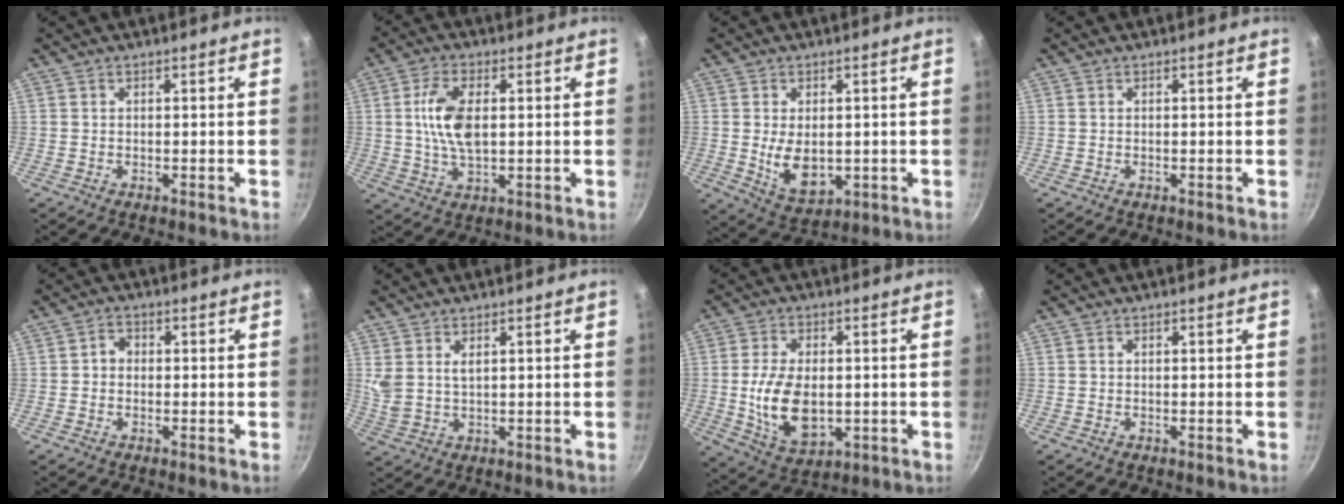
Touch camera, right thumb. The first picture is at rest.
{"total": 9.3, "force": [1.1, 4.6, 8.0], "torque": [-0.164, -0.002, 0.024]}
{"total": 7.8, "force": [-0.4, 4.9, 6.0], "torque": [-0.083, -0.015, 0.008]}
{"total": 0.0}
{"total": 2.5, "force": [-0.1, 2.1, 1.3], "torque": [-0.008, 0.011, -0.008]}
{"total": 4.2, "force": [1.6, 2.3, 3.2], "torque": [-0.074, -0.003, 0.044]}
{"total": 12.2, "force": [-0.9, 7.4, 9.6], "torque": [-0.163, -0.007, -0.003]}
{"total": 0.0}